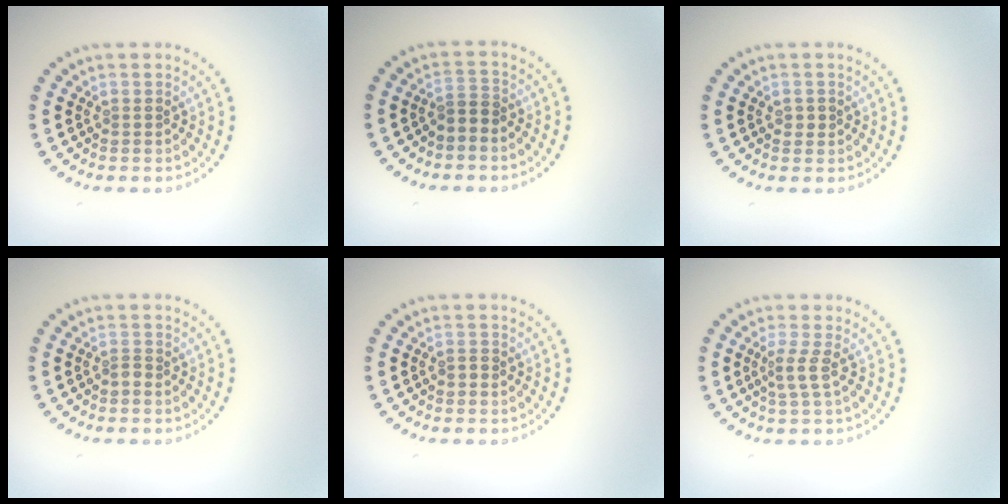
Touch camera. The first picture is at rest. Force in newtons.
{"total": 1.6, "press": 1.4, "slide": 0.9}
{"total": 1.0, "press": 1.0, "slide": 0.1}
{"total": 0.8, "press": 0.6, "slide": 0.5}
{"total": 0.8, "press": 0.8, "slide": 0.1}
{"total": 1.8, "press": 1.3, "slide": 1.2}